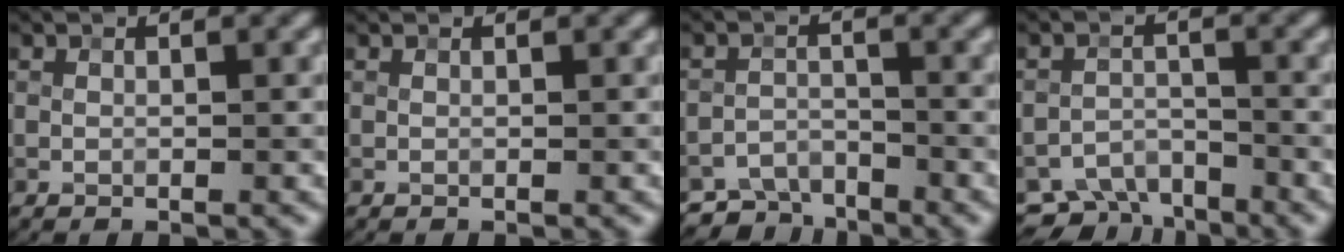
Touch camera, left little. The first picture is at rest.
{"total": 0.0}
{"total": 4.0, "force": [-3.3, 2.0, 0.9], "torque": [-0.006, -0.003, -0.061]}
{"total": 4.9, "force": [-4.1, 2.2, 1.3], "torque": [-0.010, -0.006, -0.072]}